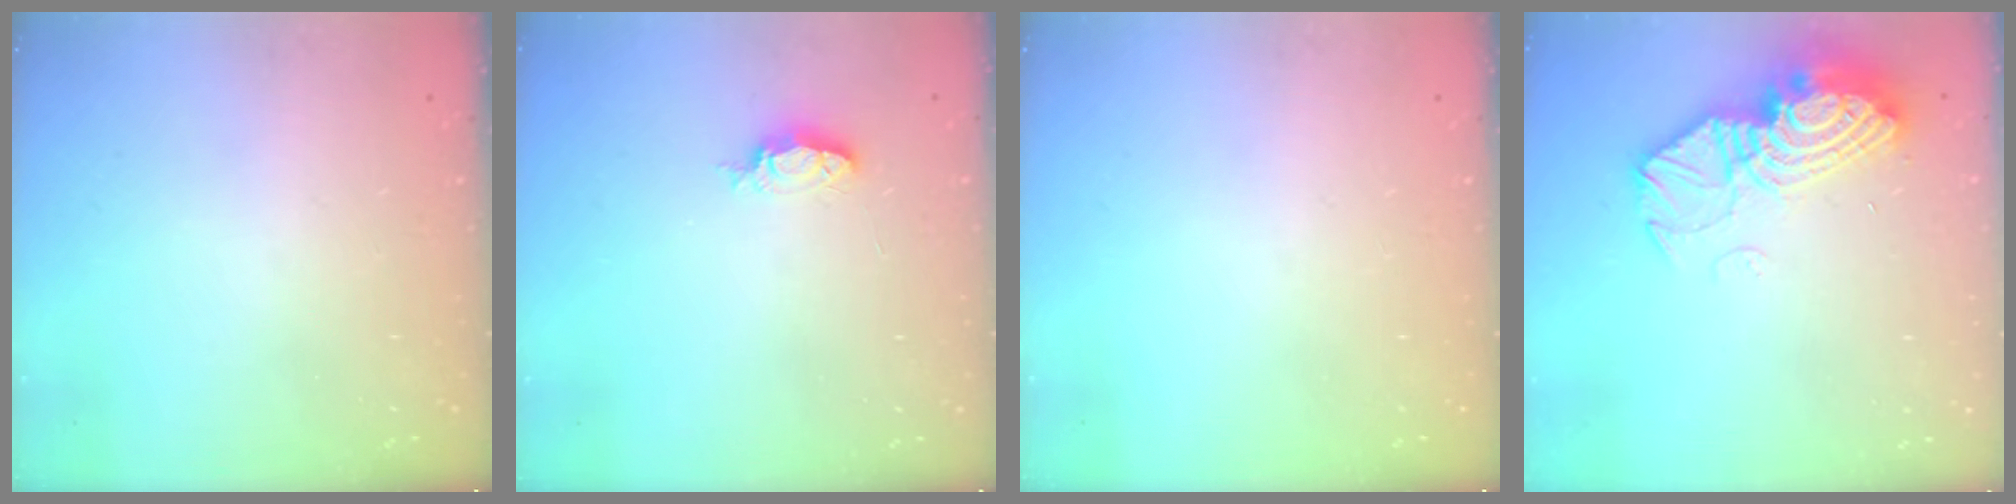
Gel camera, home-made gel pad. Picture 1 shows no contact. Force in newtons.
{"total": 3.7, "press": 3.7, "slide": 0.3}
{"total": 0.0}
{"total": 15.3, "press": 15.3, "slide": 0.9}